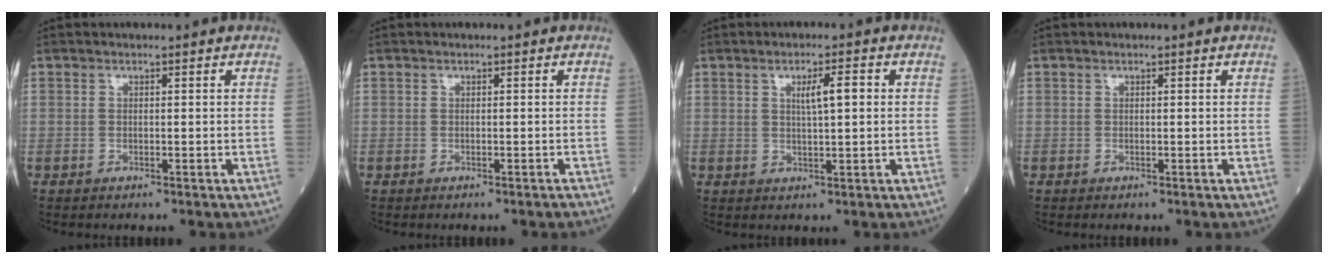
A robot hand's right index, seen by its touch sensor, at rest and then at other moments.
{"total": 0.0}
{"total": 3.8, "force": [1.0, 0.4, 3.7], "torque": [-0.064, 0.003, 0.018]}
{"total": 0.0}